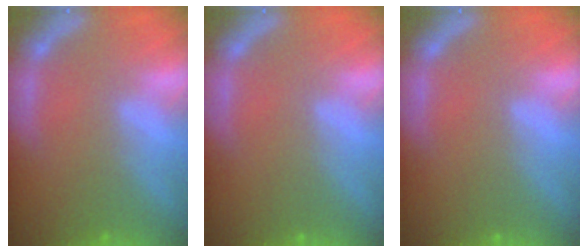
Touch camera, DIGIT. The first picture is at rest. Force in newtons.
{"total": 0.0}
{"total": 0.0}